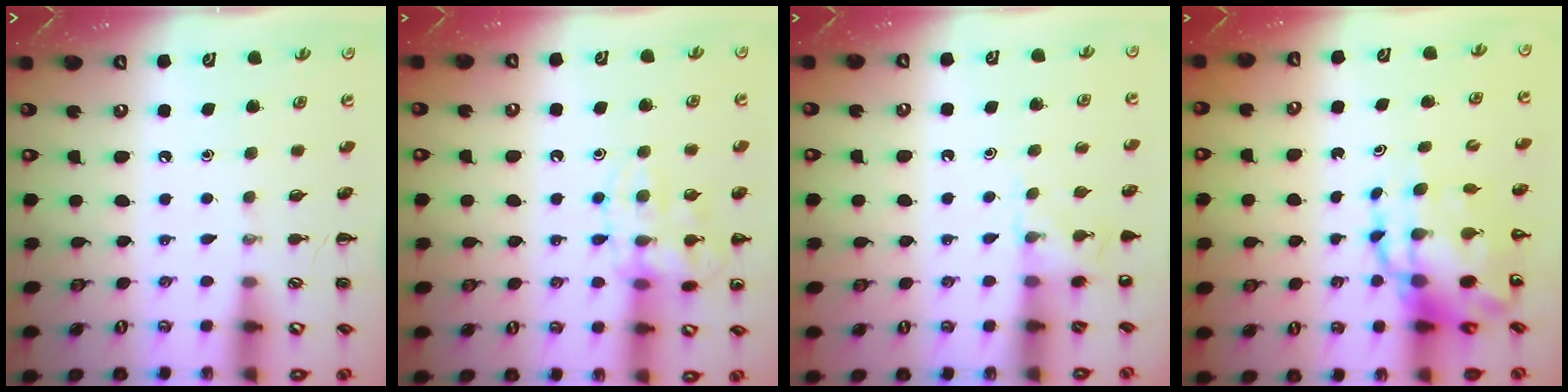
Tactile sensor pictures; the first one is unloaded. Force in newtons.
{"total": 13.5, "press": 13.5, "slide": 0.9}
{"total": 6.1, "press": 5.9, "slide": 1.6}
{"total": 10.5, "press": 10.1, "slide": 2.7}